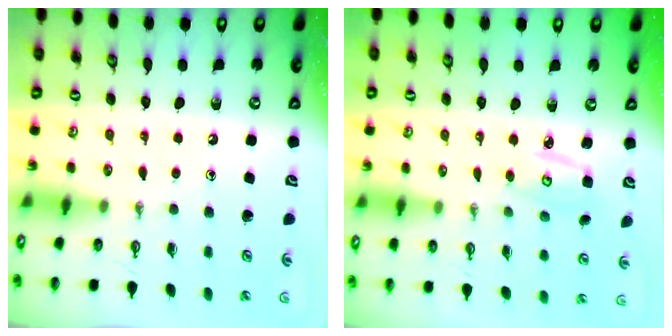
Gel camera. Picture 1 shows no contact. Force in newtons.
{"total": 3.4, "press": 3.4, "slide": 0.3}